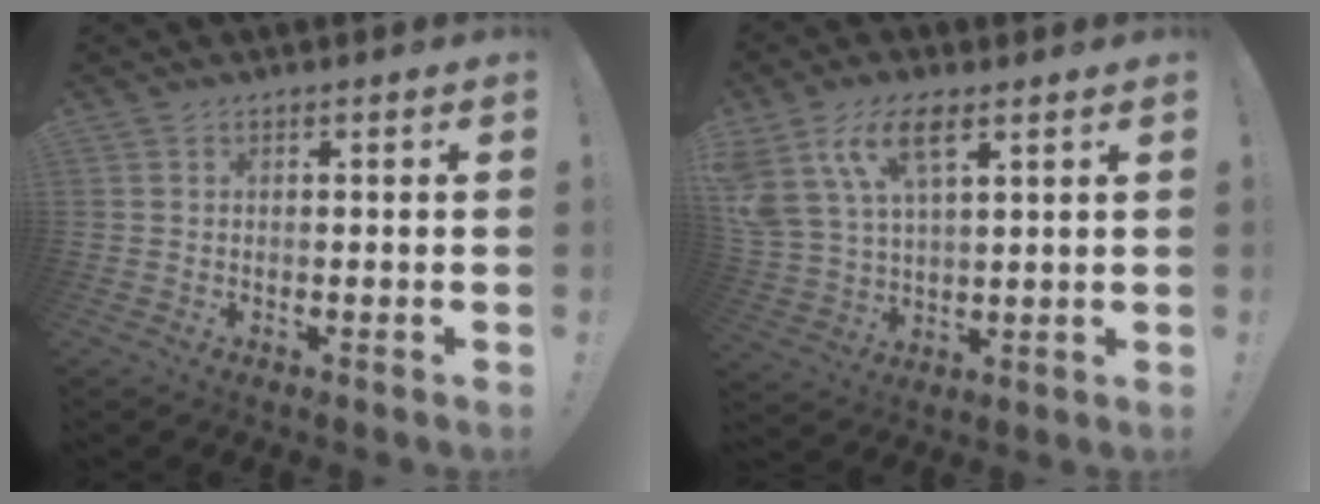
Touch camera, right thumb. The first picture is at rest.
{"total": 13.1, "force": [7.3, 6.2, 9.0], "torque": [-0.186, -0.021, 0.135]}